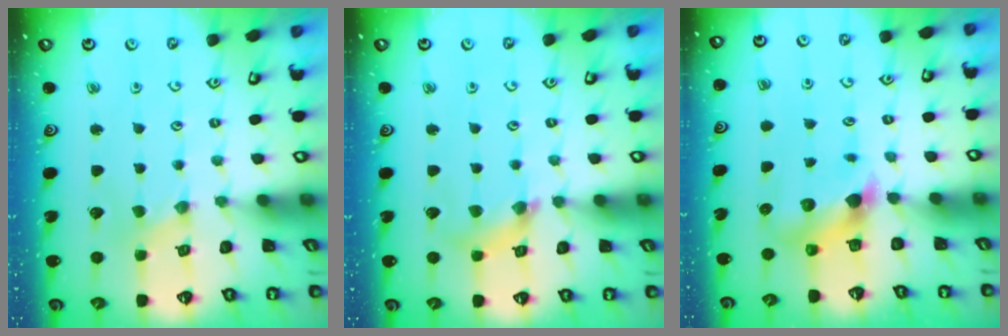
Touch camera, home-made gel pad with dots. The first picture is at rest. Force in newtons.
{"total": 6.1, "press": 6.1, "slide": 0.7}
{"total": 7.2, "press": 7.2, "slide": 0.6}